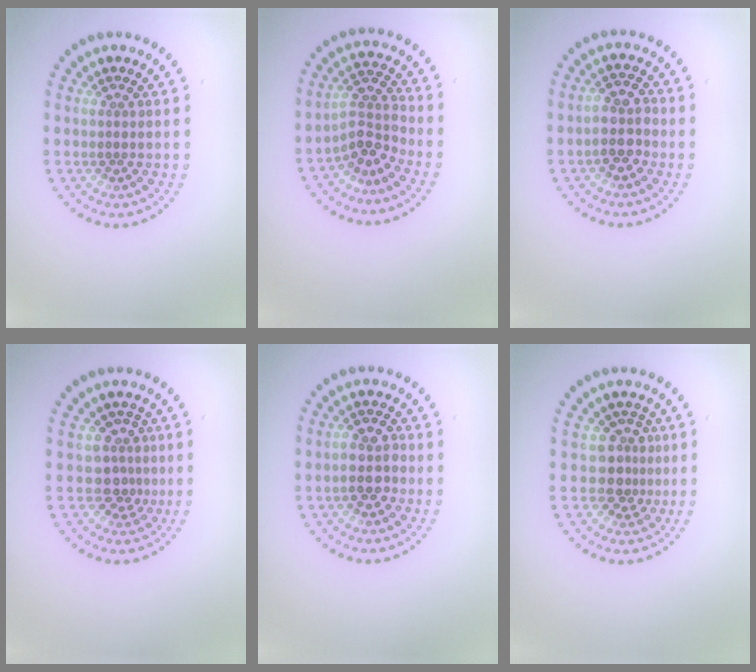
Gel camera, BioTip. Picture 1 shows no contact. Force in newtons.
{"total": 3.1, "press": 2.2, "slide": 2.1}
{"total": 2.8, "press": 2.6, "slide": 1.0}
{"total": 2.7, "press": 2.0, "slide": 1.8}
{"total": 2.7, "press": 2.6, "slide": 0.8}
{"total": 2.6, "press": 1.8, "slide": 1.9}